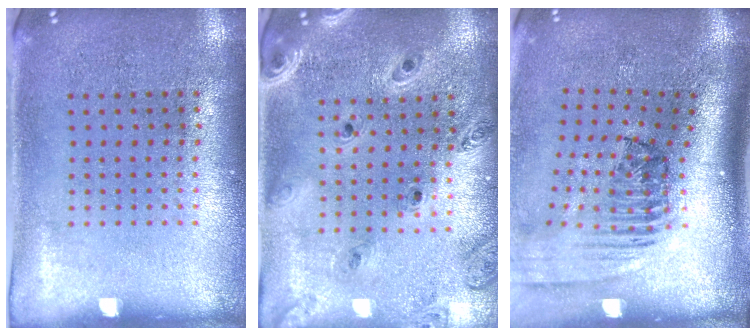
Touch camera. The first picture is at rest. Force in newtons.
{"total": 1.4, "press": 1.4, "slide": 0.1}
{"total": 2.4, "press": 1.7, "slide": 1.7}